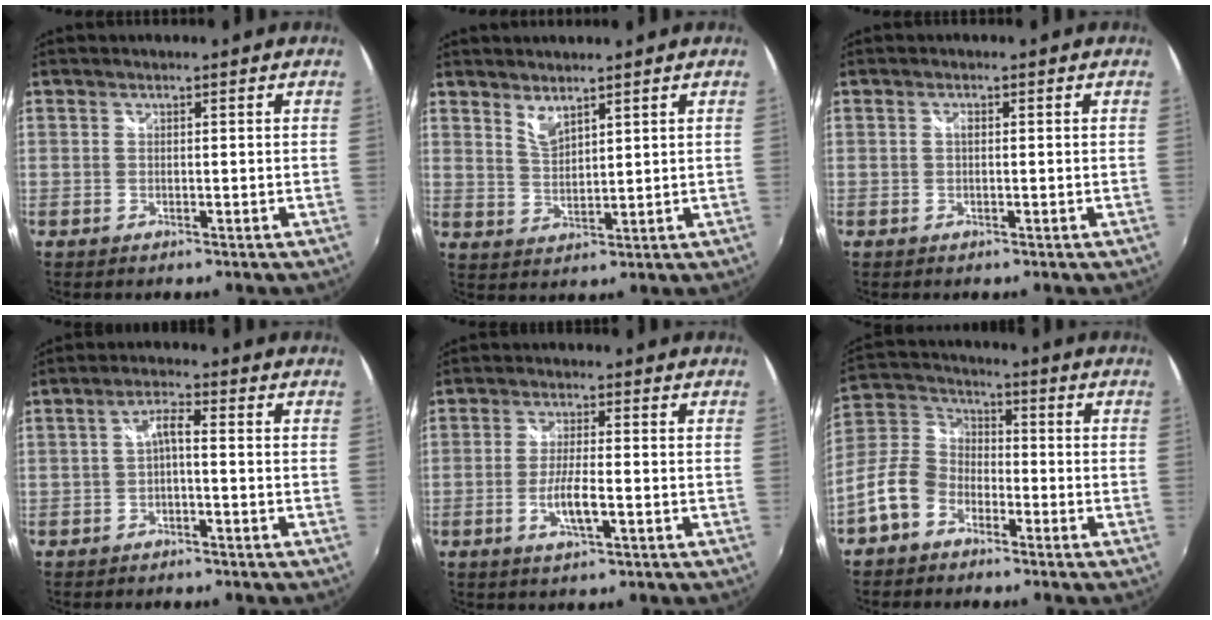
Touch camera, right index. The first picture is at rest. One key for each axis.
{"total": 3.7, "fx": 3.1, "fy": 1.0, "fz": 1.8, "tx": -0.030, "ty": -0.004, "tz": 0.055}
{"total": 0.7, "fx": 0.0, "fy": 0.4, "fz": 0.6, "tx": -0.011, "ty": 0.002, "tz": -0.002}
{"total": 3.0, "fx": -1.0, "fy": 0.7, "fz": 2.8, "tx": -0.056, "ty": 0.008, "tz": -0.018}
{"total": 5.2, "fx": -1.8, "fy": 0.9, "fz": 4.8, "tx": -0.097, "ty": -0.006, "tz": -0.034}
{"total": 11.0, "fx": -6.1, "fy": 7.9, "fz": 4.8, "tx": -0.120, "ty": 0.028, "tz": -0.125}